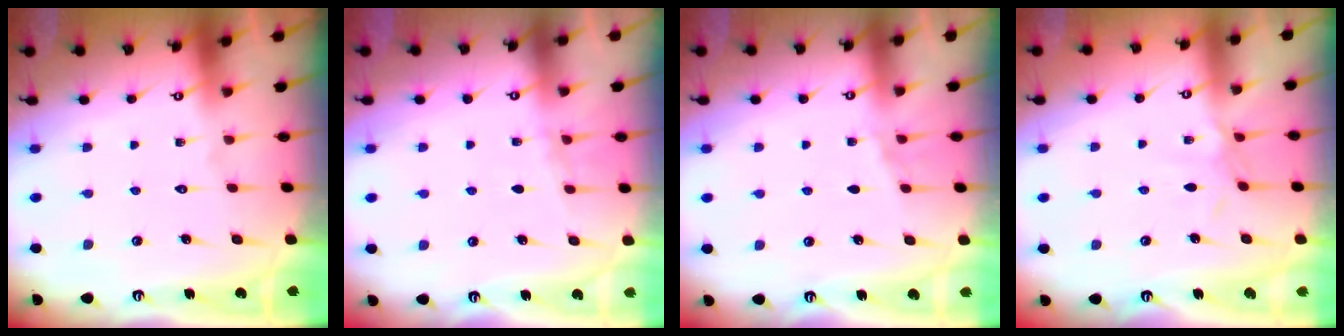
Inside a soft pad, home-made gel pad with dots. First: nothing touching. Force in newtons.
{"total": 3.7, "press": 3.4, "slide": 1.3}
{"total": 4.0, "press": 3.3, "slide": 2.3}
{"total": 4.2, "press": 4.2, "slide": 0.4}